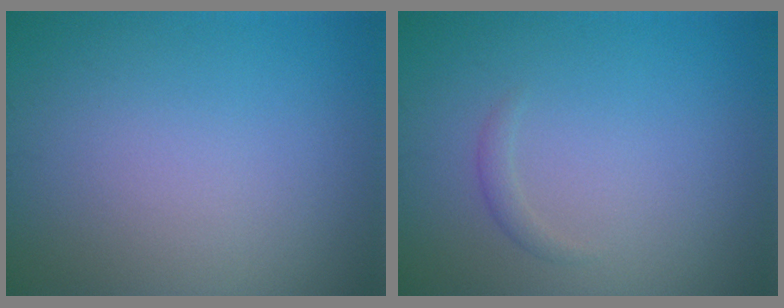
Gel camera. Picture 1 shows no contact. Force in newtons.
{"total": 0.8, "press": 0.8, "slide": 0.0}